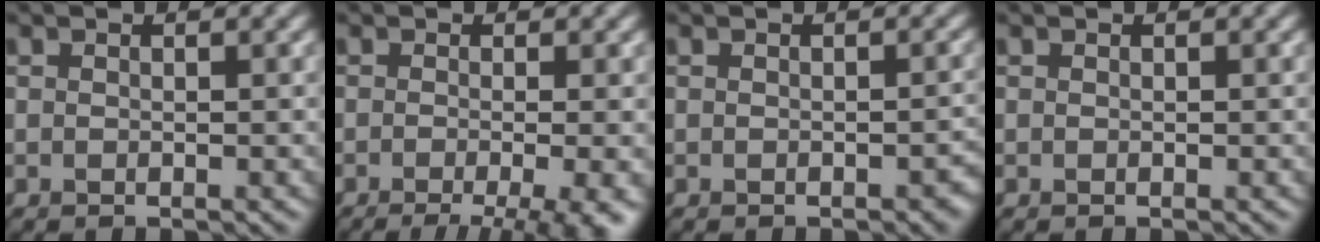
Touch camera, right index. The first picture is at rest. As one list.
[{"total": 7.3, "force": [-2.9, 2.3, 6.2], "torque": [-0.055, -0.003, -0.042]}, {"total": 1.3, "force": [-0.7, 0.5, 1.0], "torque": [-0.016, -0.001, -0.007]}, {"total": 0.0}]